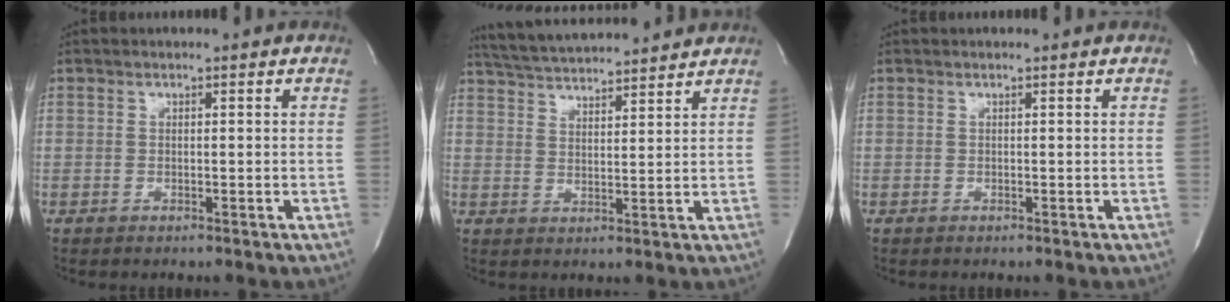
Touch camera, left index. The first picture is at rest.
{"total": 12.4, "force": [11.6, 0.9, 4.2], "torque": [-0.085, 0.020, 0.181]}
{"total": 0.0}